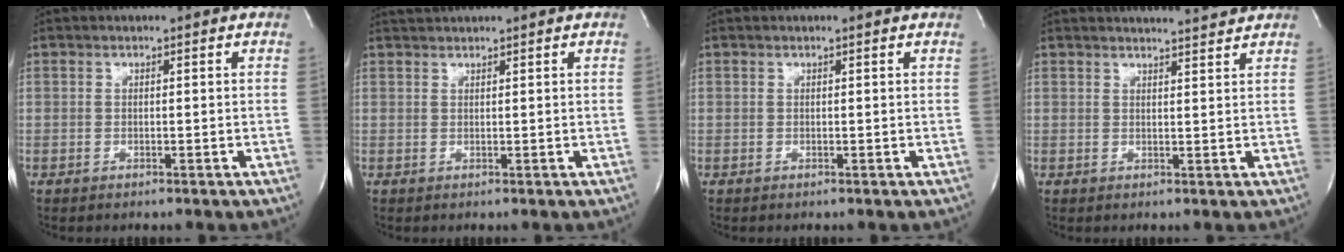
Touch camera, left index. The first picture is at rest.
{"total": 1.9, "force": [1.9, -0.3, 0.2], "torque": [-0.003, 0.018, 0.040]}
{"total": 0.6, "force": [0.6, 0.0, 0.2], "torque": [-0.008, 0.005, 0.008]}
{"total": 5.7, "force": [5.5, -0.4, 1.1], "torque": [-0.021, 0.003, 0.065]}